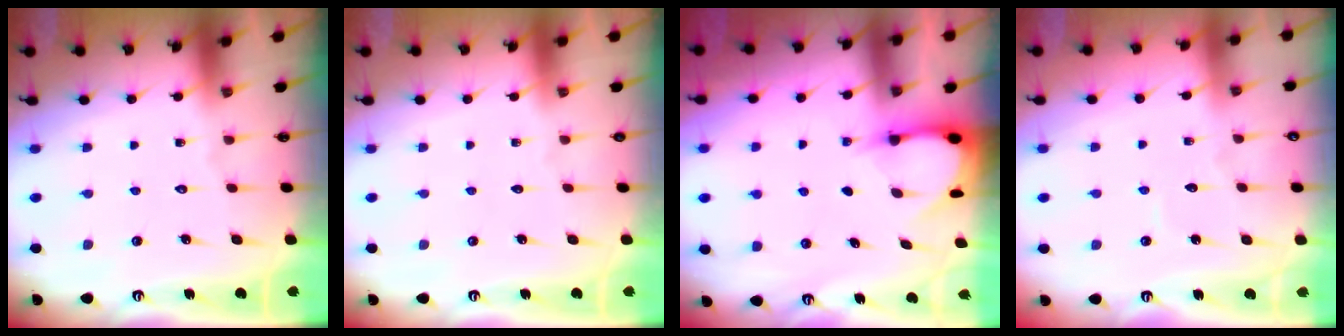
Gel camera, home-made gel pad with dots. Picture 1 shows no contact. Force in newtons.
{"total": 0.0}
{"total": 3.3, "press": 3.3, "slide": 0.4}
{"total": 2.5, "press": 2.4, "slide": 0.3}